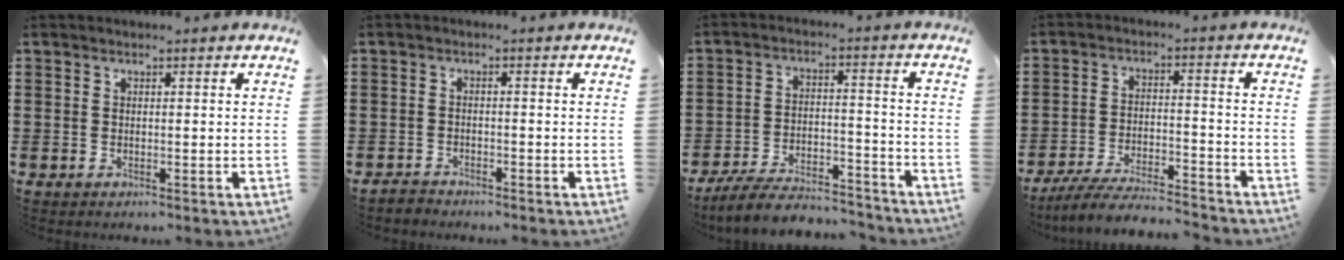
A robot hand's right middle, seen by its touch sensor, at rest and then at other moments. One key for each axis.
{"total": 1.5, "fx": -1.5, "fy": 0.4, "fz": 0.0, "tx": -0.006, "ty": 0.003, "tz": -0.033}
{"total": 7.6, "fx": -7.1, "fy": 1.2, "fz": 2.4, "tx": -0.049, "ty": 0.010, "tz": -0.137}
{"total": 7.1, "fx": -6.6, "fy": 0.6, "fz": 2.5, "tx": -0.053, "ty": -0.002, "tz": -0.128}